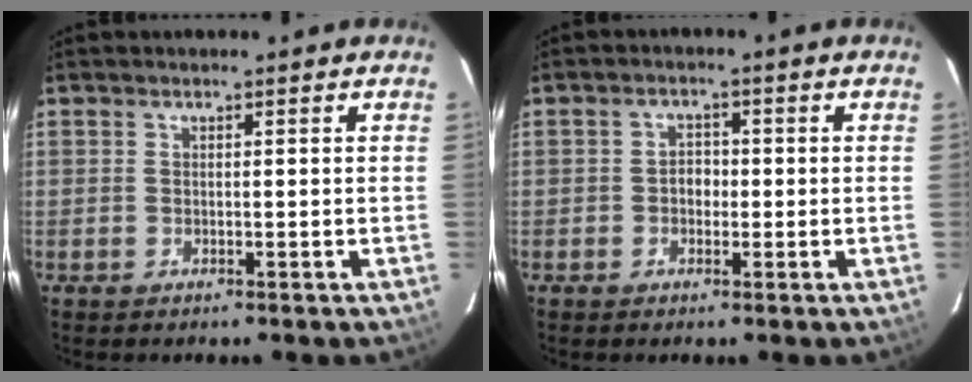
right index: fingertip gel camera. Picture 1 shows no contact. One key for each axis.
{"total": 2.5, "fx": -0.6, "fy": 2.1, "fz": 1.2, "tx": -0.019, "ty": 0.009, "tz": -0.011}